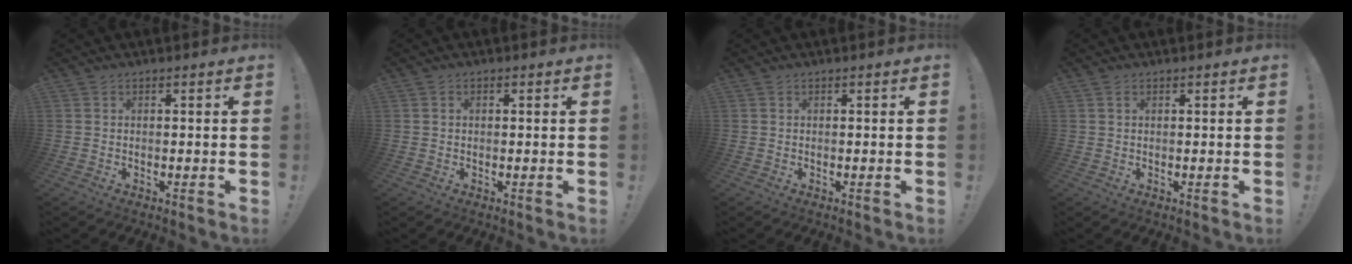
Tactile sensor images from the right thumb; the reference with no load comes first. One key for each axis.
{"total": 0.8, "fx": 0.1, "fy": 0.6, "fz": 0.4, "tx": -0.011, "ty": 0.005, "tz": 0.002}
{"total": 0.0}
{"total": 0.9, "fx": 0.5, "fy": 0.4, "fz": 0.6, "tx": -0.016, "ty": 0.002, "tz": 0.010}